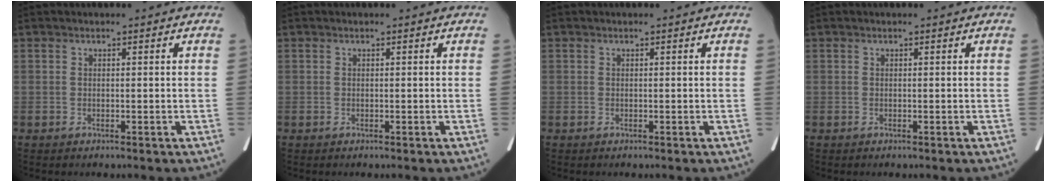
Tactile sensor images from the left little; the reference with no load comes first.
{"total": 0.0}
{"total": 0.0}
{"total": 0.0}